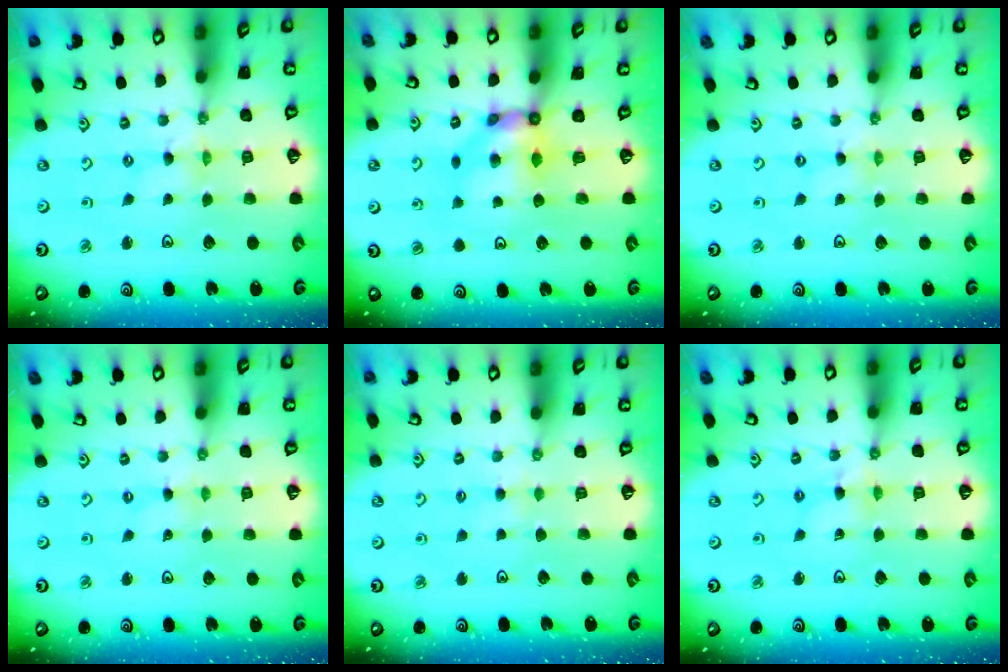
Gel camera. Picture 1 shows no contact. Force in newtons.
{"total": 7.3, "press": 7.3, "slide": 0.4}
{"total": 0.0}
{"total": 0.0}
{"total": 3.4, "press": 3.4, "slide": 0.4}
{"total": 4.5, "press": 4.5, "slide": 0.3}